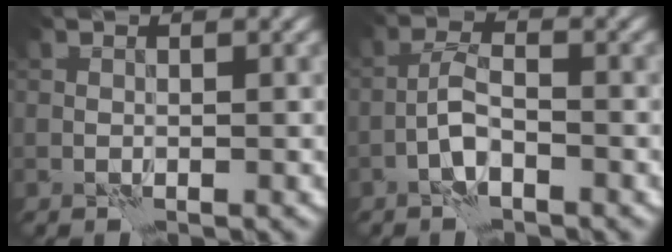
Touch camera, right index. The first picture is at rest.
{"total": 2.5, "force": [-1.4, 0.6, 1.9], "torque": [-0.041, 0.009, -0.035]}